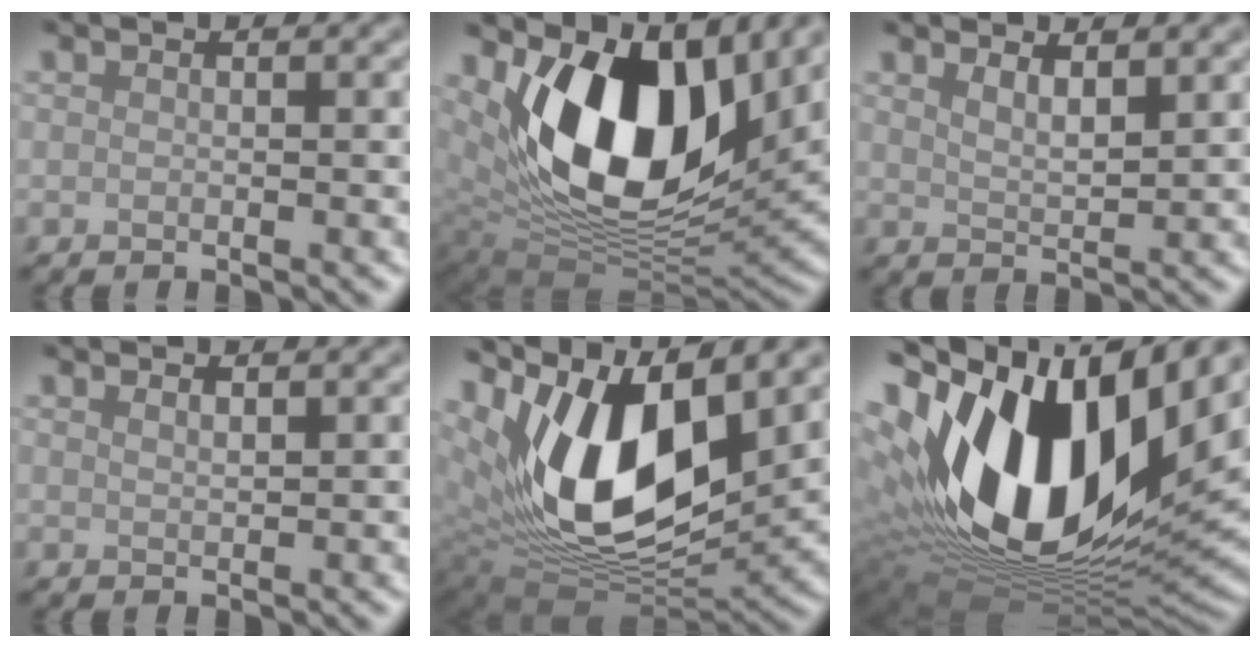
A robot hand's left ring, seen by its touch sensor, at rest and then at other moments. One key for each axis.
{"total": 13.3, "fx": 4.4, "fy": 7.7, "fz": 9.9, "tx": -0.176, "ty": -0.012, "tz": 0.087}
{"total": 1.9, "fx": 1.5, "fy": 0.3, "fz": 1.0, "tx": -0.018, "ty": -0.003, "tz": 0.033}
{"total": 0.6, "fx": 0.6, "fy": 0.0, "fz": 0.0, "tx": -0.003, "ty": 0.002, "tz": 0.014}
{"total": 13.5, "fx": 4.2, "fy": 7.0, "fz": 10.7, "tx": -0.198, "ty": -0.006, "tz": 0.084}
{"total": 17.9, "fx": 3.2, "fy": 10.3, "fz": 14.4, "tx": -0.306, "ty": 0.000, "tz": 0.067}